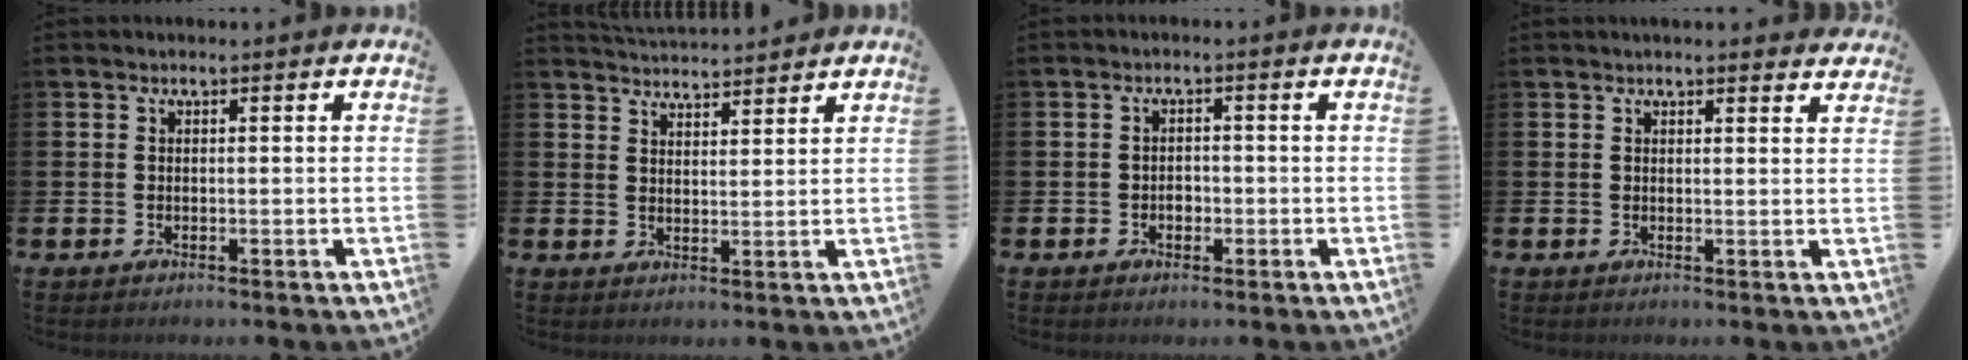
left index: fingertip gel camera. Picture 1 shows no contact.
{"total": 4.0, "force": [3.9, 0.2, -0.1], "torque": [-0.009, -0.023, 0.073]}
{"total": 1.5, "force": [-0.5, 1.2, 0.6], "torque": [-0.014, 0.004, -0.012]}
{"total": 1.8, "force": [1.8, 0.1, 0.0], "torque": [-0.003, -0.006, 0.034]}